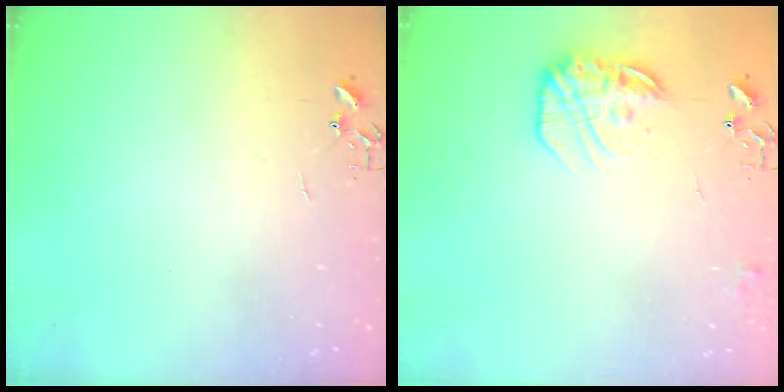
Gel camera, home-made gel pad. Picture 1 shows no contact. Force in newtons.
{"total": 15.5, "press": 15.5, "slide": 1.0}